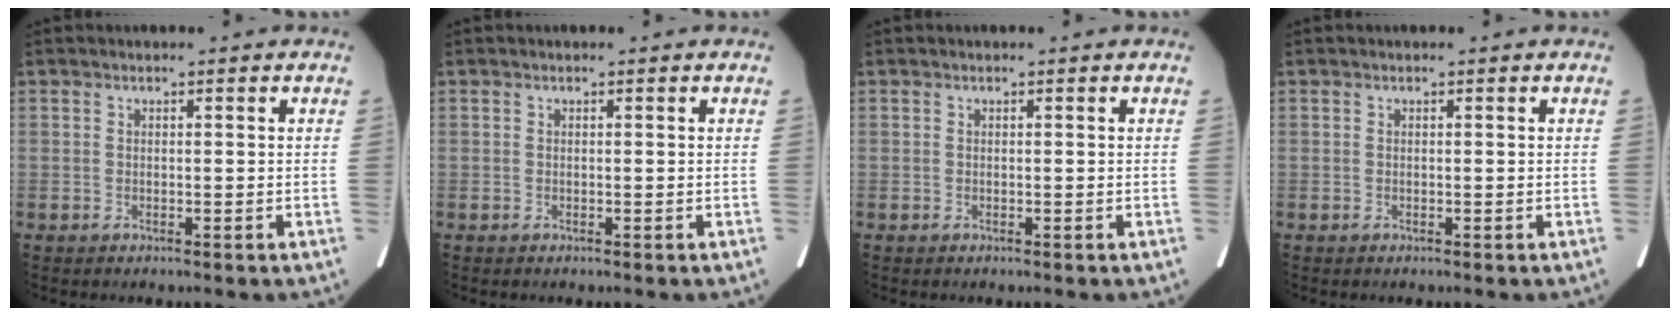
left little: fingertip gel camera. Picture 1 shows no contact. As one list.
[{"total": 0.0}, {"total": 0.0}, {"total": 0.0}]